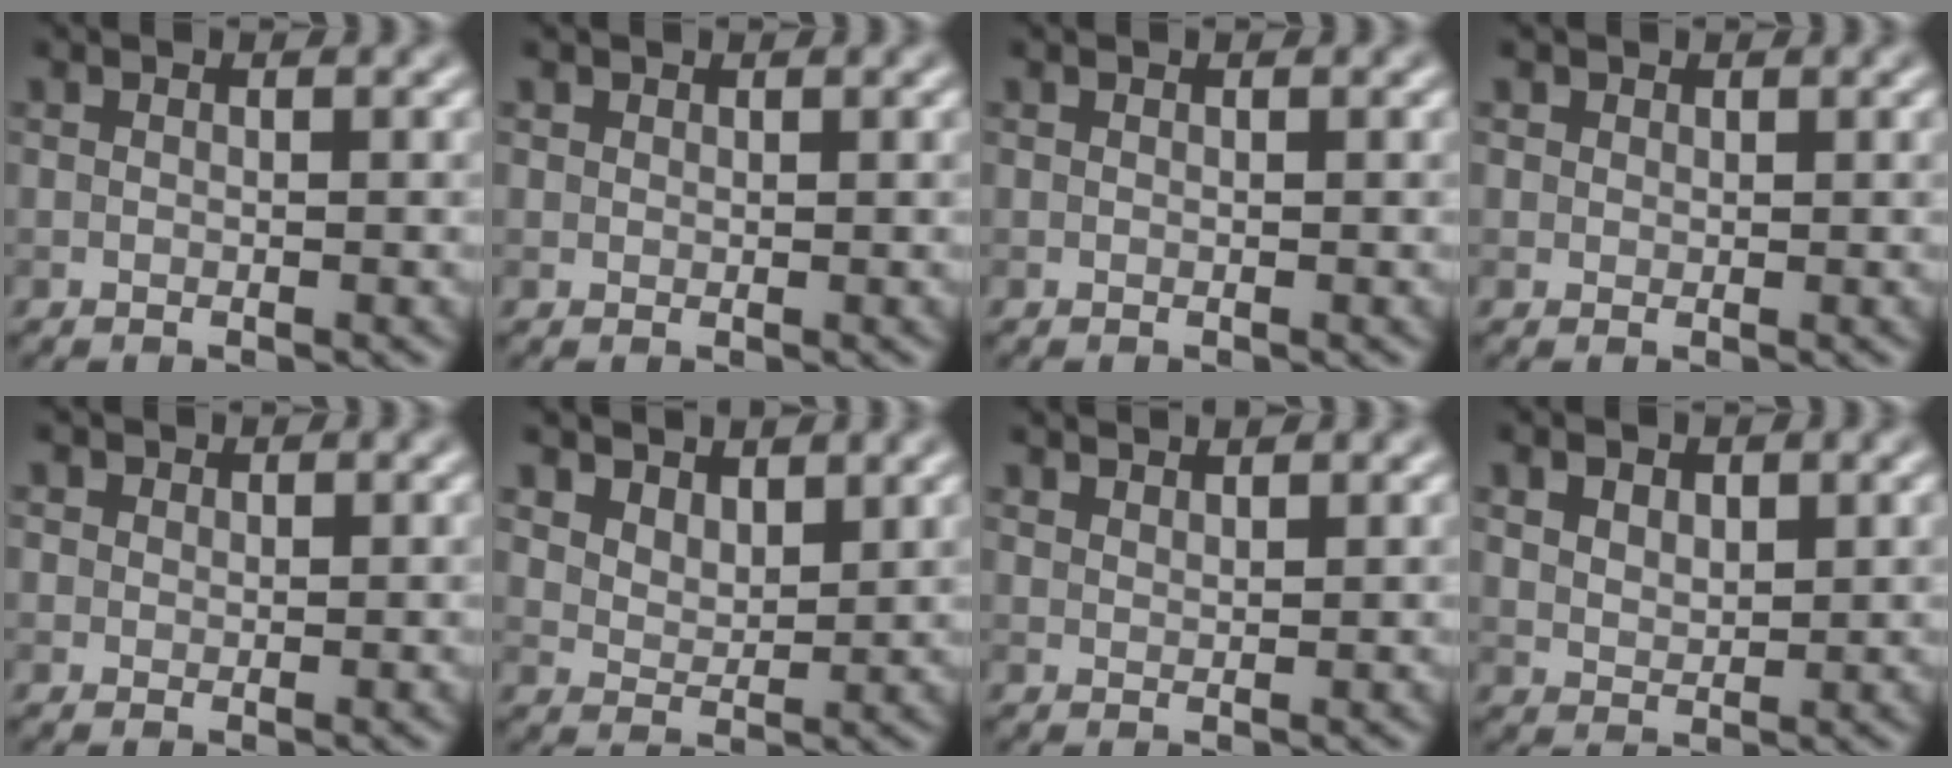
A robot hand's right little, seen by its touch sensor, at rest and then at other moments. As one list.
[{"total": 0.7, "force": [0.5, 0.5, 0.0], "torque": [0.004, -0.002, 0.009]}, {"total": 0.0}, {"total": 1.0, "force": [0.6, 0.8, 0.2], "torque": [0.000, -0.003, 0.006]}, {"total": 1.4, "force": [0.9, 1.0, 0.3], "torque": [-0.004, -0.007, 0.014]}, {"total": 4.6, "force": [3.7, 2.2, 1.7], "torque": [-0.046, -0.006, 0.075]}, {"total": 2.3, "force": [2.2, 0.3, 0.6], "torque": [0.001, 0.000, 0.027]}, {"total": 2.3, "force": [1.4, 1.3, 1.2], "torque": [-0.027, -0.002, 0.030]}]